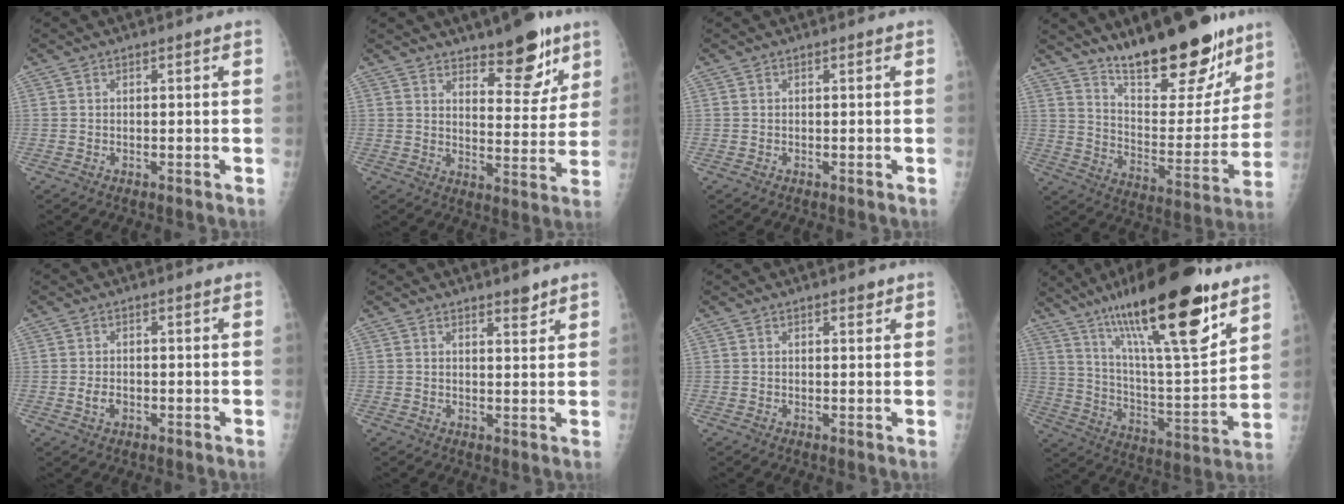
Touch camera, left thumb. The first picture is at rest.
{"total": 11.9, "force": [8.1, 4.6, 7.5], "torque": [-0.064, -0.054, 0.121]}
{"total": 0.0}
{"total": 21.8, "force": [15.9, 7.1, 13.1], "torque": [-0.146, -0.103, 0.253]}
{"total": 2.1, "force": [-0.5, 1.5, 1.4], "torque": [-0.023, 0.002, -0.007]}
{"total": 2.7, "force": [2.2, 0.7, 1.4], "torque": [-0.013, -0.017, 0.033]}
{"total": 1.5, "force": [1.0, 0.6, 0.9], "torque": [-0.006, -0.004, 0.013]}
{"total": 27.5, "force": [16.9, 6.5, 20.7], "torque": [-0.323, -0.058, 0.284]}